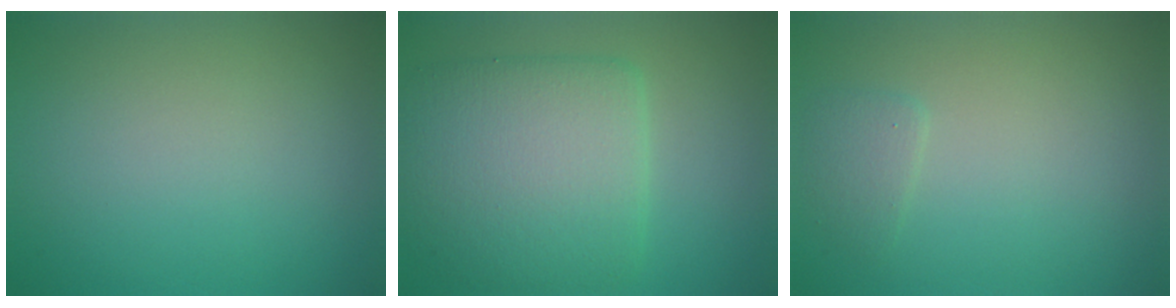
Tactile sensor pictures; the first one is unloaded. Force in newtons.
{"total": 7.8, "press": 7.8, "slide": 0.2}
{"total": 1.1, "press": 1.1, "slide": 0.2}